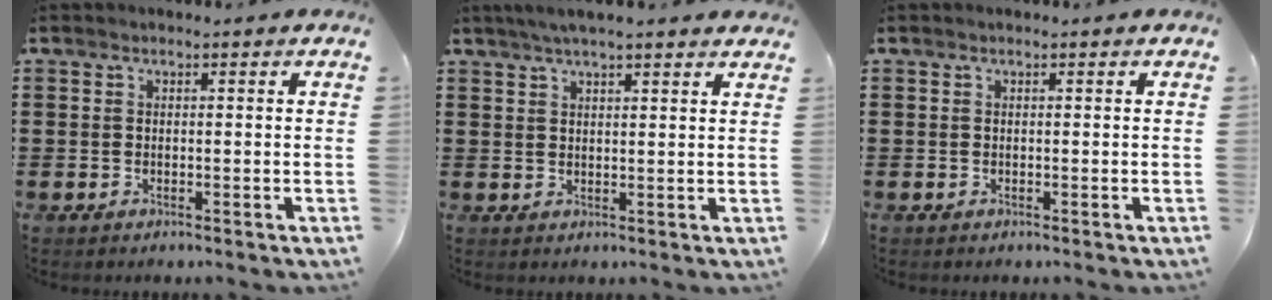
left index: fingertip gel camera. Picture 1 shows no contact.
{"total": 3.4, "force": [2.8, 0.2, 1.9], "torque": [-0.042, 0.002, 0.051]}
{"total": 0.0}